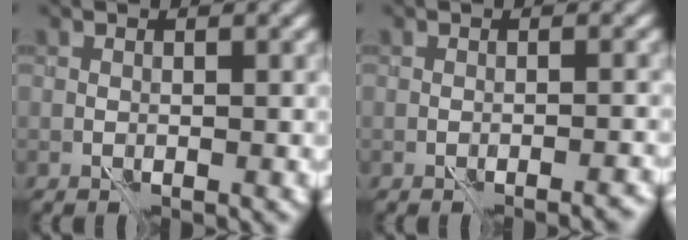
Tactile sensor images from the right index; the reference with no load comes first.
{"total": 1.9, "force": [-1.7, 0.3, 0.8], "torque": [-0.006, -0.002, -0.022]}